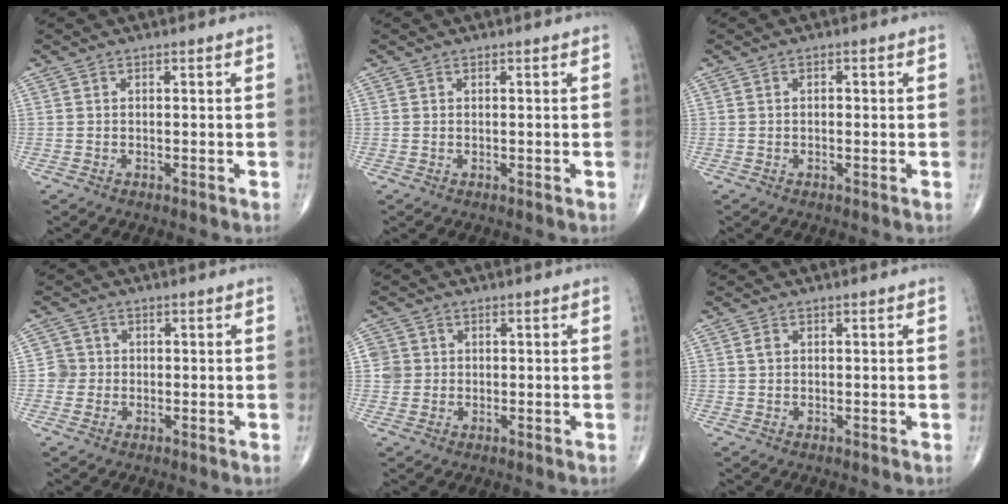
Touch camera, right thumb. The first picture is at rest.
{"total": 0.0}
{"total": 1.0, "force": [0.1, 0.6, 0.8], "torque": [-0.013, 0.004, -0.001]}
{"total": 2.7, "force": [-0.2, 2.7, 0.1], "torque": [0.022, 0.009, -0.008]}
{"total": 3.2, "force": [0.4, 3.1, 0.5], "torque": [0.011, 0.003, 0.009]}
{"total": 1.0, "force": [0.3, 0.8, 0.6], "torque": [-0.012, 0.002, 0.006]}